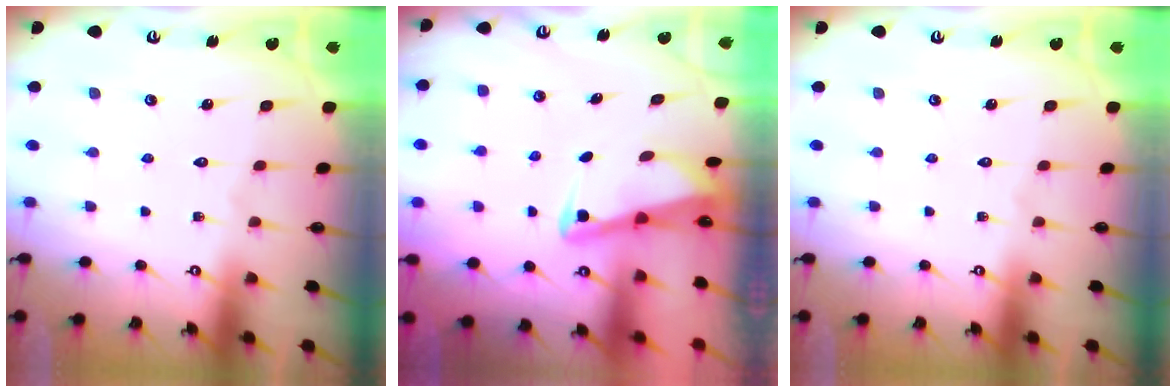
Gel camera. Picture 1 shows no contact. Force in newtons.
{"total": 2.9, "press": 2.9, "slide": 0.4}
{"total": 0.0}